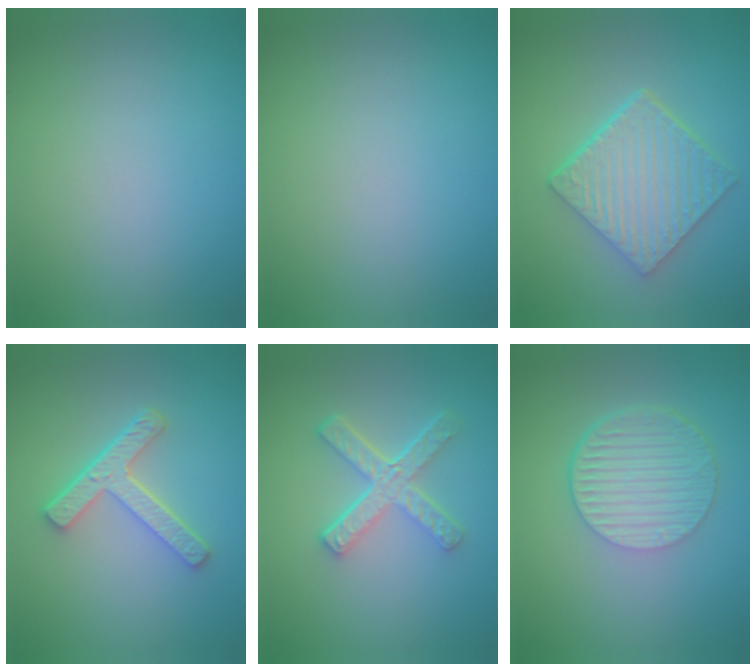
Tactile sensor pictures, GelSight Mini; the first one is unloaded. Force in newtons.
{"total": 0.0}
{"total": 6.0, "press": 4.6, "slide": 3.9}
{"total": 4.3, "press": 3.3, "slide": 2.7}
{"total": 4.6, "press": 3.3, "slide": 3.2}
{"total": 6.0, "press": 4.1, "slide": 4.4}